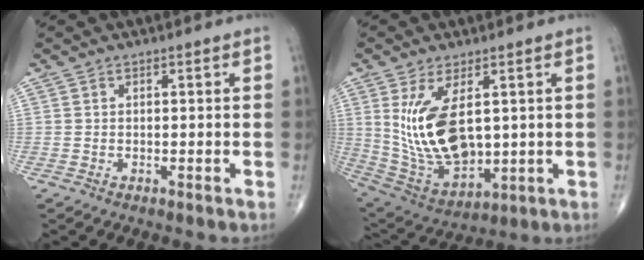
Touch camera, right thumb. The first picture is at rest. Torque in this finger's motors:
{"motor_torque": [-0.62, 1.44, 1.28, 0.53, 0.46]}